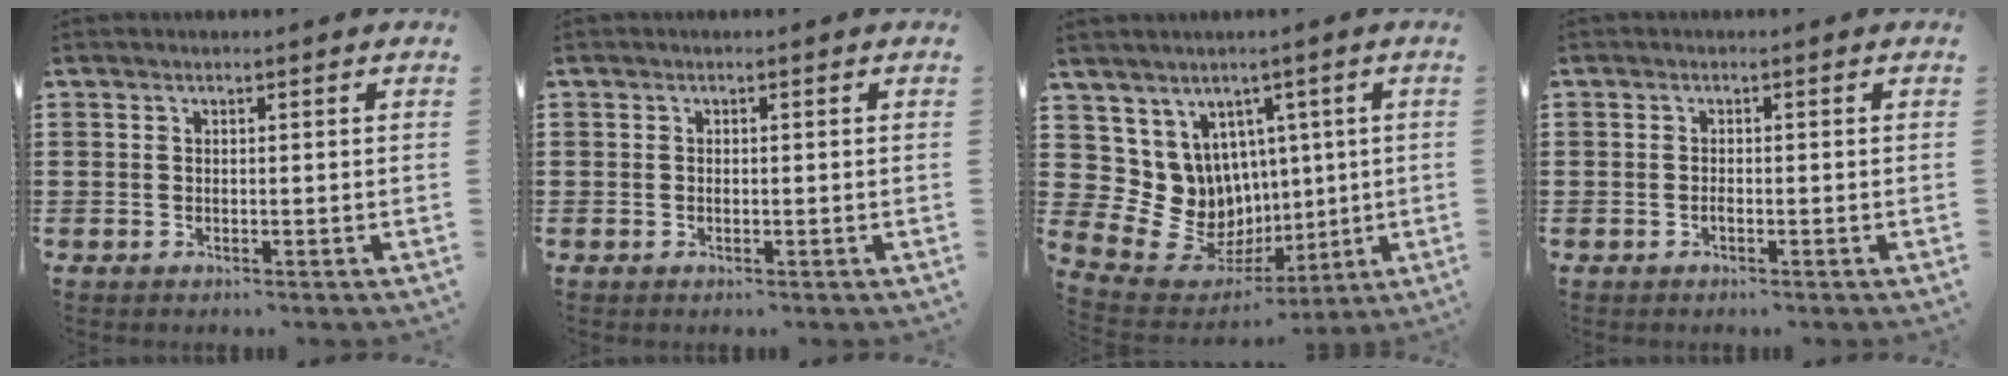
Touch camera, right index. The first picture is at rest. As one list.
[{"total": 0.0}, {"total": 9.9, "force": [1.0, 9.6, 2.2], "torque": [-0.117, -0.031, 0.031]}, {"total": 0.7, "force": [-0.5, 0.4, 0.4], "torque": [-0.009, -0.003, -0.008]}]